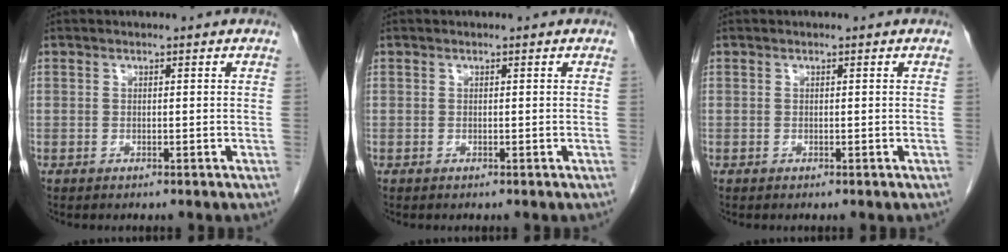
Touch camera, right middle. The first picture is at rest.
{"total": 0.0}
{"total": 0.0}